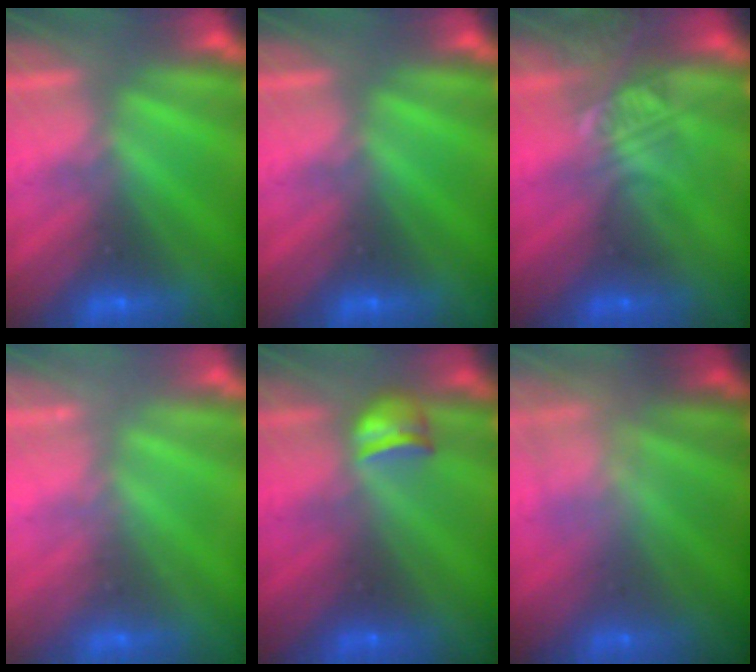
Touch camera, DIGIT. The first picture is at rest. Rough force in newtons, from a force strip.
{"total": 0.0}
{"total": 2.3}
{"total": 2.4}
{"total": 2.3}
{"total": 2.3}